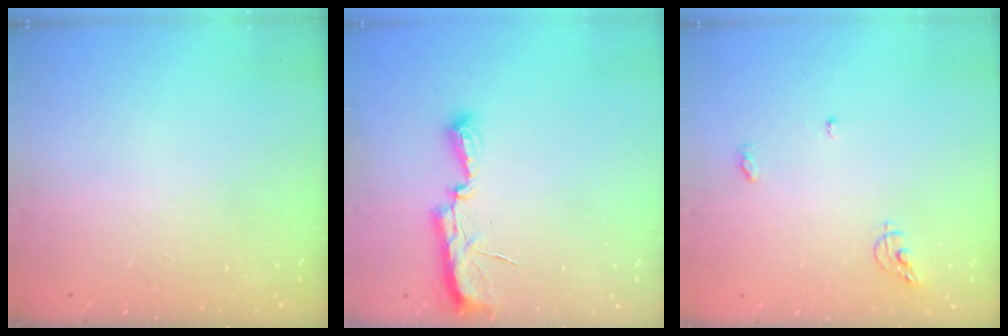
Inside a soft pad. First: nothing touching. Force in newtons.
{"total": 8.8, "press": 8.2, "slide": 3.2}
{"total": 6.3, "press": 6.3, "slide": 0.2}